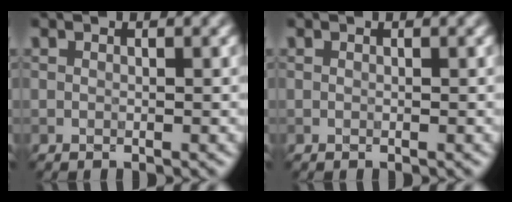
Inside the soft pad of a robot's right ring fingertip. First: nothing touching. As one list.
[{"total": 0.0}]